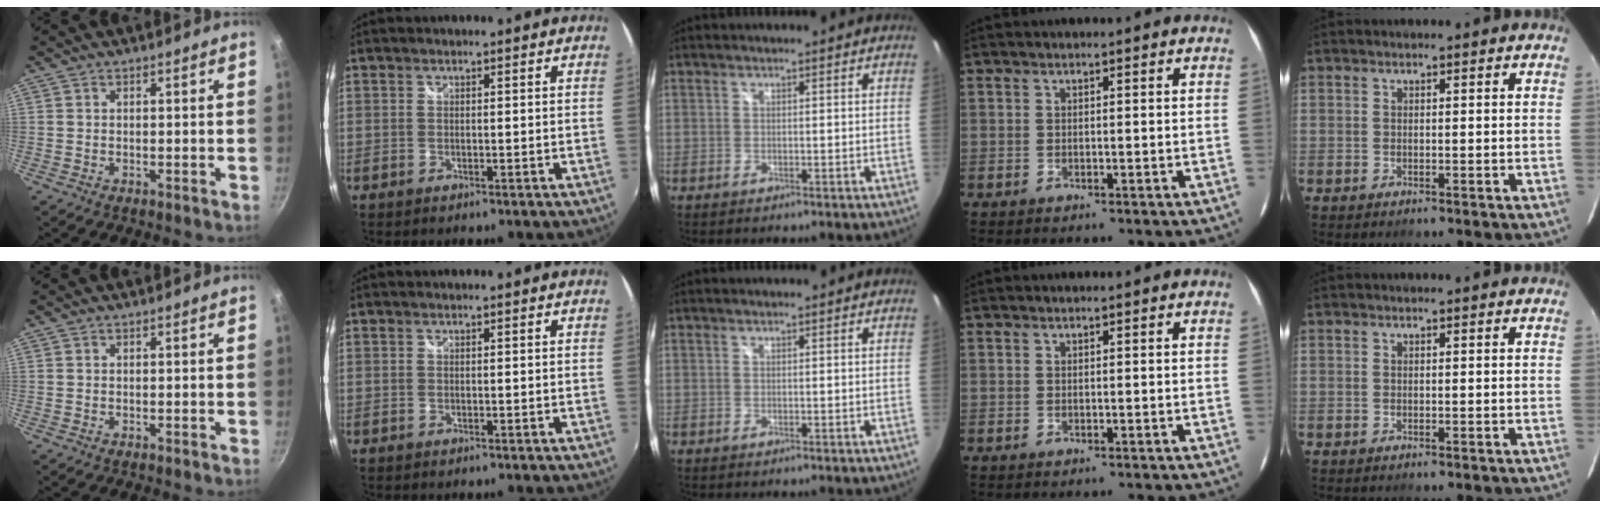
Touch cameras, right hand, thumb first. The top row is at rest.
{}